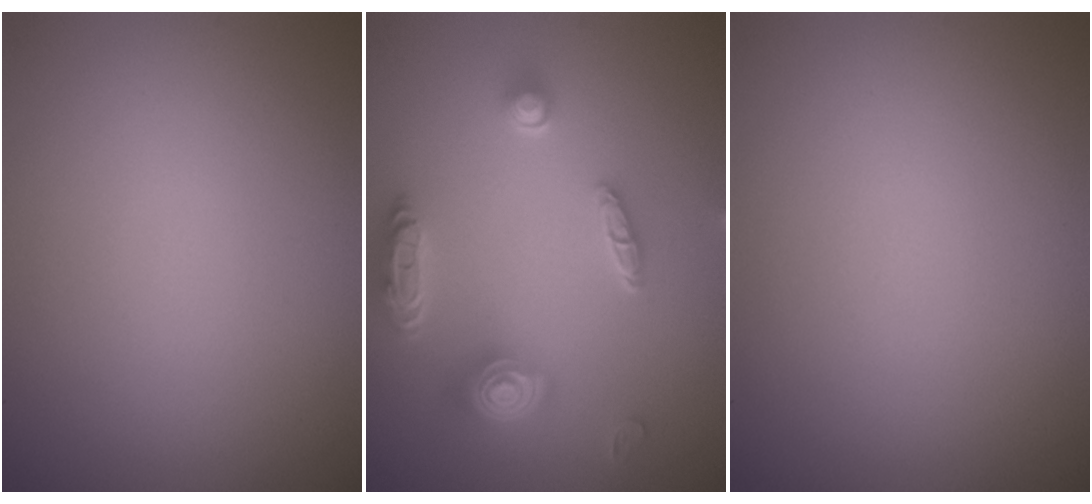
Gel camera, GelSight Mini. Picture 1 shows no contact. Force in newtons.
{"total": 4.8, "press": 3.9, "slide": 2.7}
{"total": 0.0}